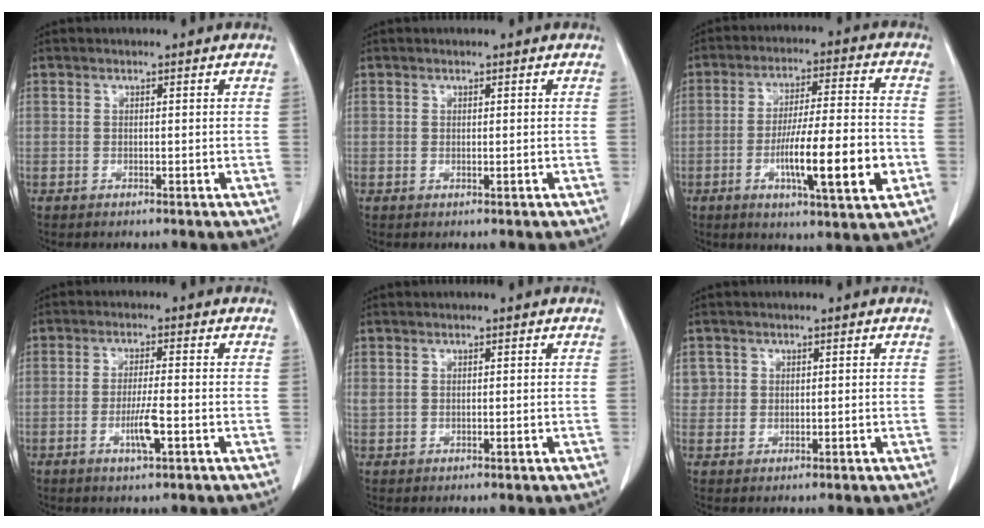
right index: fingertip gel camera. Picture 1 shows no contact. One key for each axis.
{"total": 0.0}
{"total": 14.2, "fx": -4.1, "fy": 1.2, "fz": 13.5, "tx": -0.225, "ty": -0.007, "tz": -0.067}
{"total": 4.7, "fx": -1.6, "fy": 0.3, "fz": 4.4, "tx": -0.084, "ty": -0.007, "tz": -0.028}
{"total": 1.5, "fx": 0.3, "fy": 0.7, "fz": 1.3, "tx": -0.042, "ty": 0.006, "tz": 0.017}
{"total": 2.4, "fx": 0.9, "fy": 2.3, "fz": 0.1, "tx": 0.015, "ty": 0.001, "tz": 0.012}